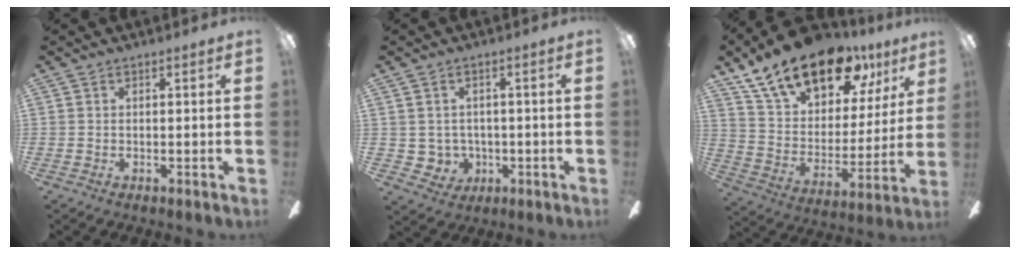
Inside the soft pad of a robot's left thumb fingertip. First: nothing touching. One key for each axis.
{"total": 3.7, "fx": 0.1, "fy": 3.7, "fz": 0.7, "tx": -0.030, "ty": -0.004, "tz": 0.002}
{"total": 20.8, "fx": 14.9, "fy": 9.6, "fz": 10.9, "tx": -0.183, "ty": -0.088, "tz": 0.260}